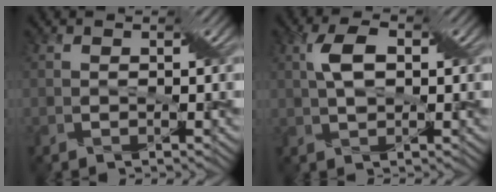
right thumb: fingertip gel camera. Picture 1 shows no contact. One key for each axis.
{"total": 4.7, "fx": 1.2, "fy": 2.3, "fz": 4.0, "tx": -0.085, "ty": 0.008, "tz": 0.020}